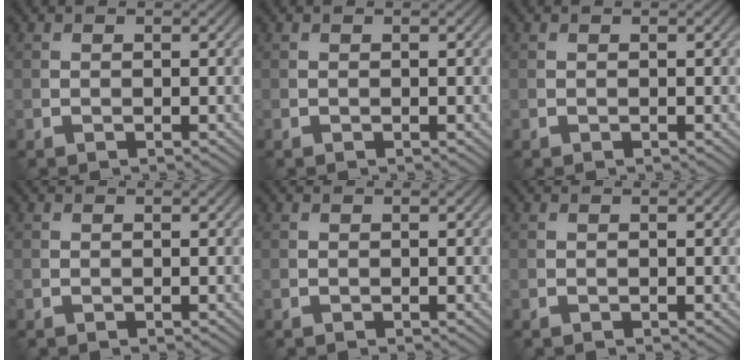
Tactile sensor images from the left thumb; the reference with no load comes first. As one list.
[{"total": 0.0}, {"total": 0.0}, {"total": 0.0}, {"total": 0.0}, {"total": 0.0}]